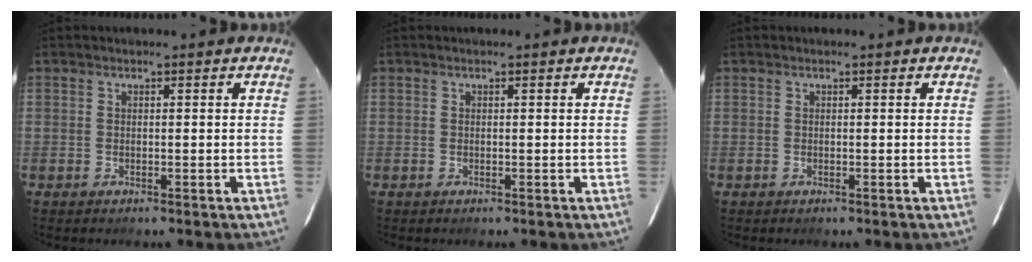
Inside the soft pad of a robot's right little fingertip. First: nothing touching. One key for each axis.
{"total": 0.0}
{"total": 0.0}